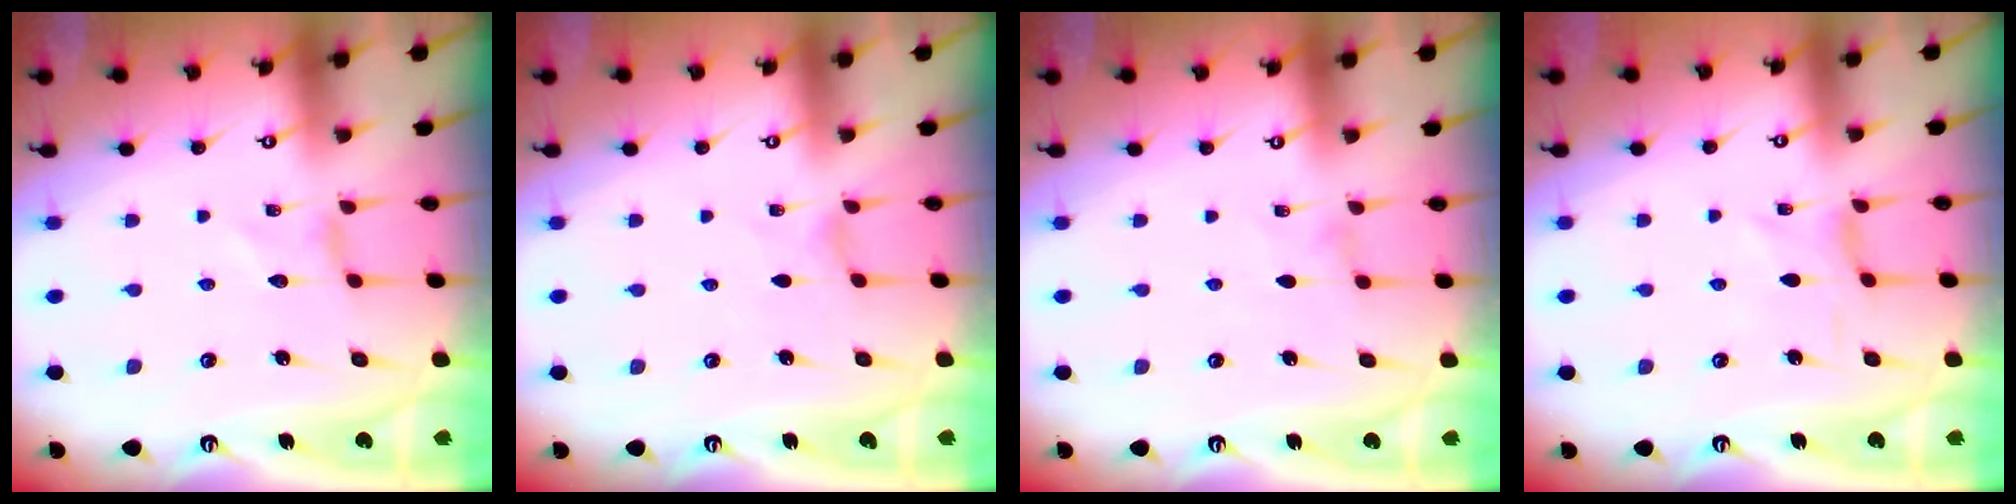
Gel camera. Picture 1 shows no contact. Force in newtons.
{"total": 0.0}
{"total": 0.0}
{"total": 0.0}